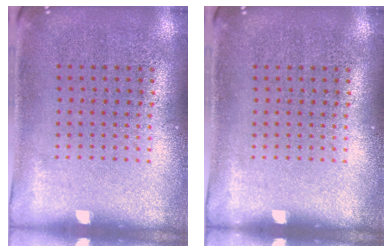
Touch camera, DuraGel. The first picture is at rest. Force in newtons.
{"total": 0.0}